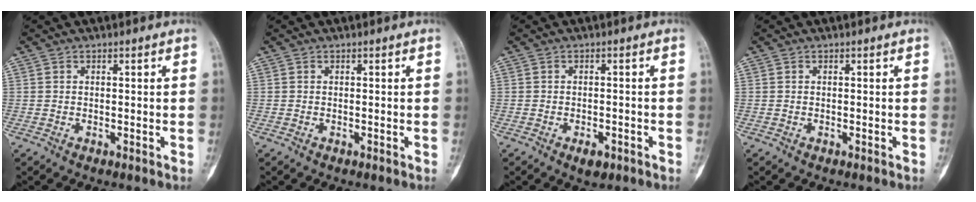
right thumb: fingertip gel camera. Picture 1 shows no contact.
{"total": 0.0}
{"total": 2.9, "force": [-1.6, 1.5, 1.9], "torque": [-0.020, 0.008, -0.019]}
{"total": 0.0}